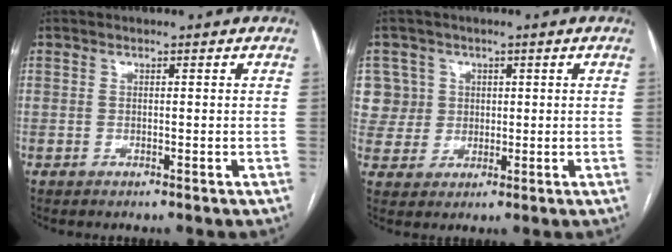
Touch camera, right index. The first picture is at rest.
{"total": 7.2, "force": [2.0, 6.9, 0.0], "torque": [0.009, 0.028, 0.052]}